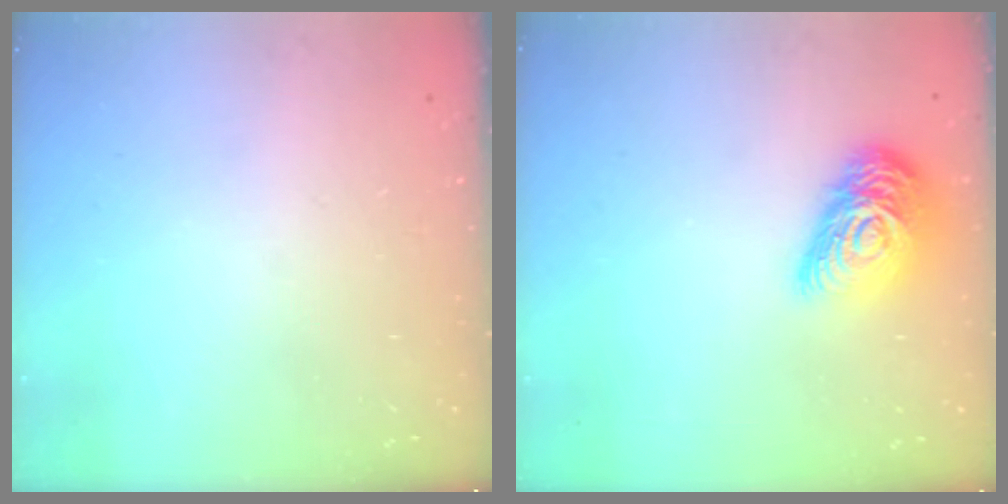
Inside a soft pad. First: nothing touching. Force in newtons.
{"total": 15.3, "press": 15.3, "slide": 0.8}